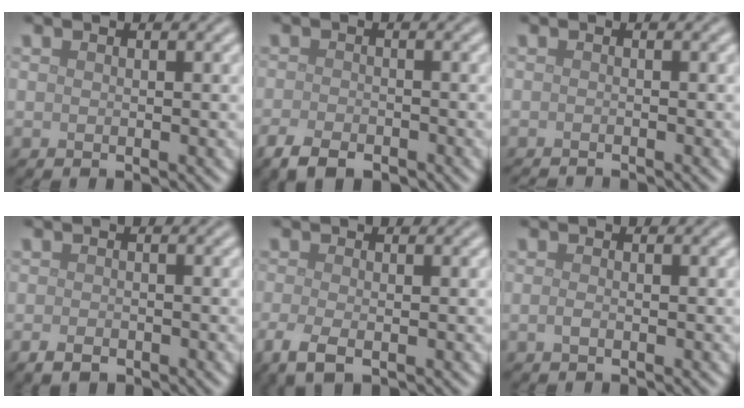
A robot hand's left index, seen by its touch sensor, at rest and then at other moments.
{"total": 3.1, "force": [-2.2, 1.3, 1.8], "torque": [-0.030, -0.004, -0.047]}
{"total": 1.7, "force": [-1.6, 0.2, 0.6], "torque": [-0.001, -0.006, -0.026]}
{"total": 1.3, "force": [-0.8, 0.7, 0.8], "torque": [-0.016, -0.003, -0.016]}
{"total": 3.0, "force": [-1.3, 1.1, 2.5], "torque": [-0.059, -0.009, -0.032]}
{"total": 0.7, "force": [-0.3, 0.3, 0.6], "torque": [-0.015, -0.002, -0.007]}